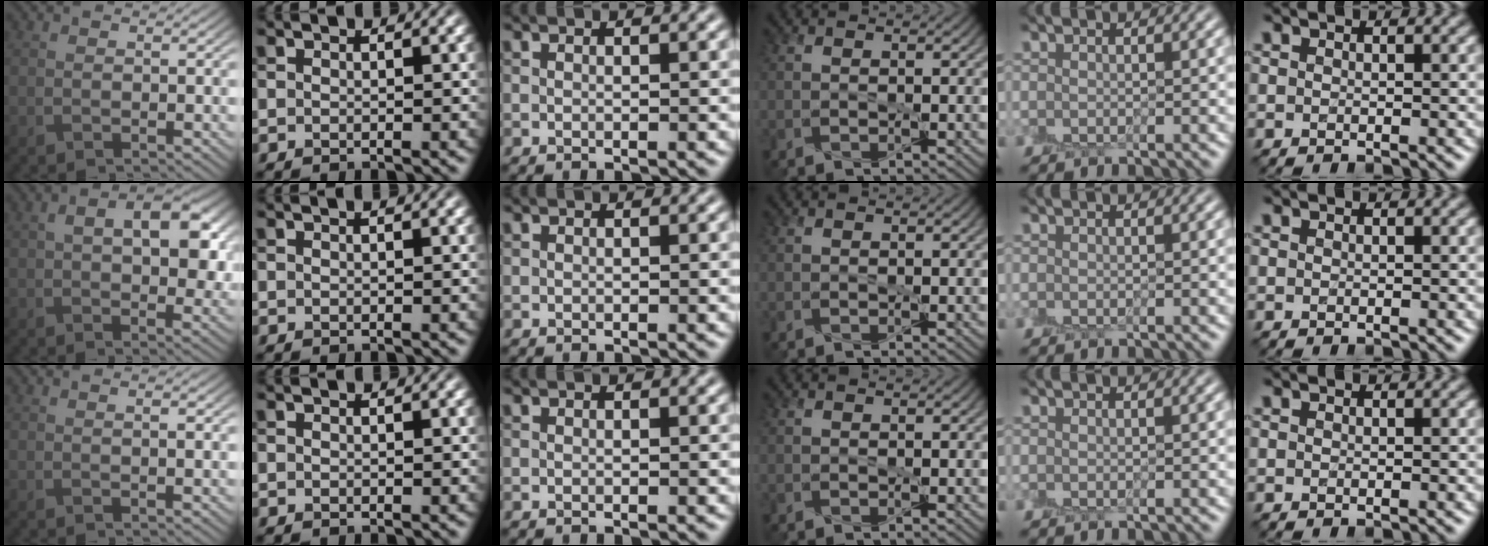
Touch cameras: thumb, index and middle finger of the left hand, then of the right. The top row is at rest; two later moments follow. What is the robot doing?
{"motion": "peel", "object": "sticky note"}